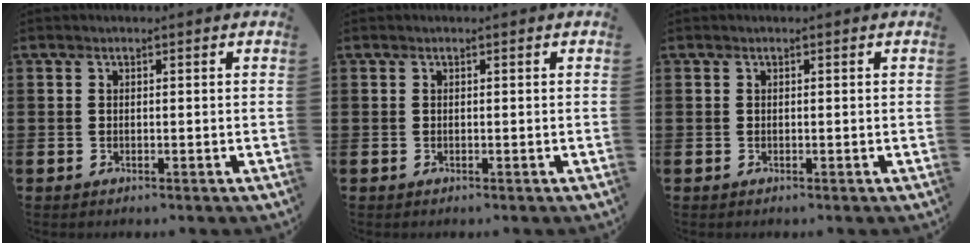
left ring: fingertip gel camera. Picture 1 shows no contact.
{"total": 0.0}
{"total": 0.0}